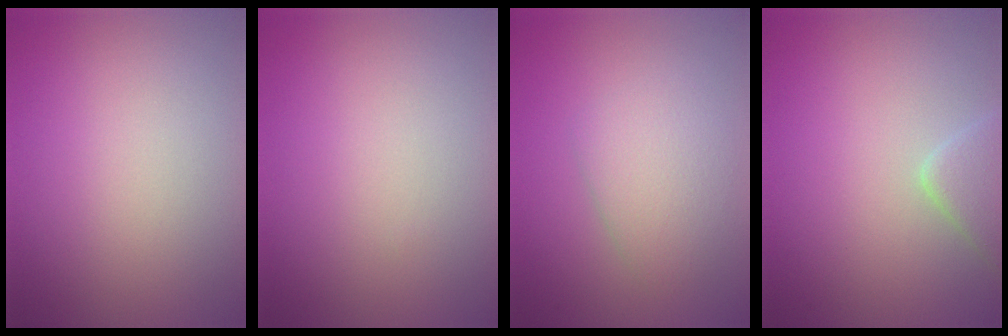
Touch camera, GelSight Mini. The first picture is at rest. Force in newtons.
{"total": 0.0}
{"total": 3.0, "press": 3.0, "slide": 0.1}
{"total": 2.8, "press": 2.8, "slide": 0.2}